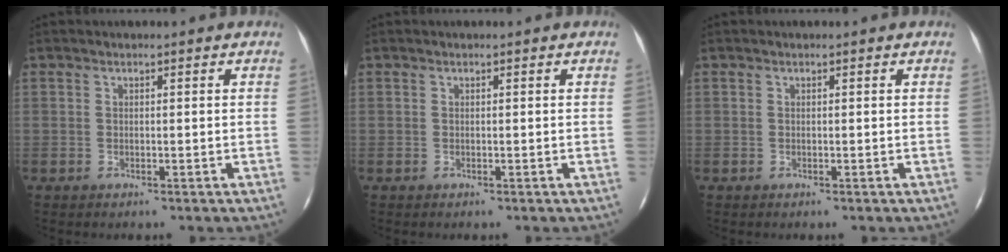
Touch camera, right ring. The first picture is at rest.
{"total": 0.0}
{"total": 0.0}